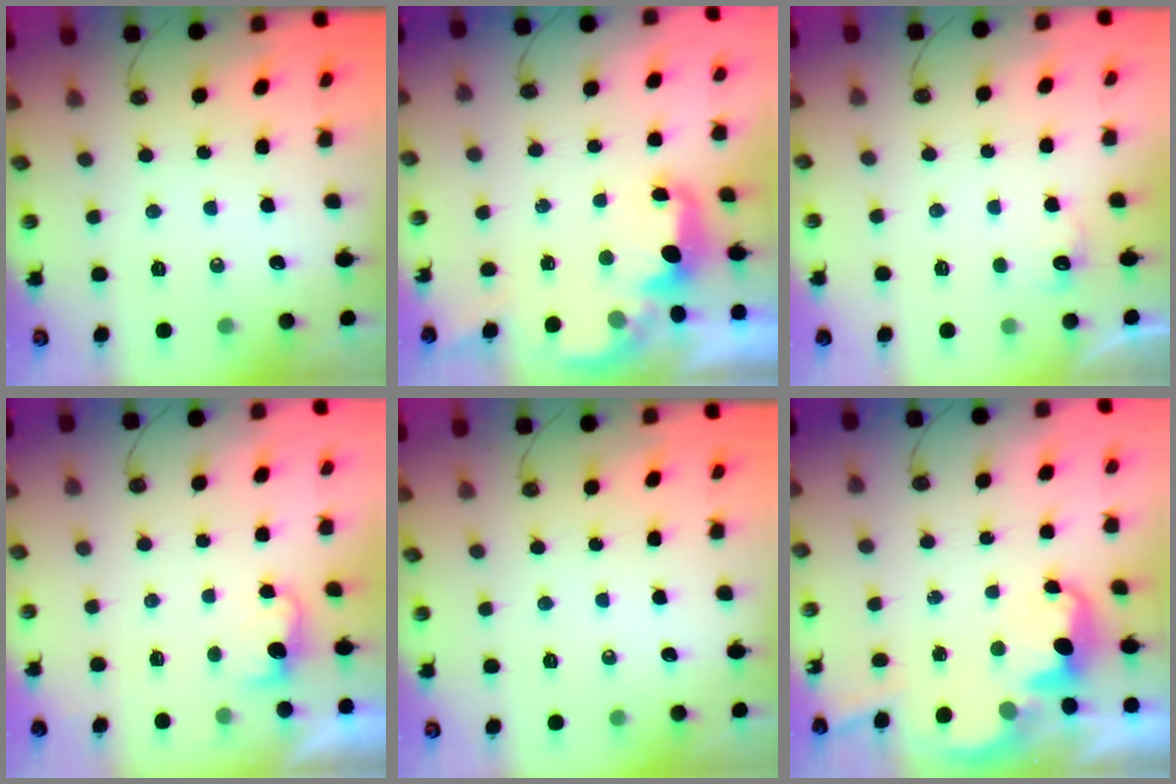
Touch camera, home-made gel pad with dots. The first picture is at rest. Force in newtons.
{"total": 2.4, "press": 2.3, "slide": 0.8}
{"total": 5.1, "press": 4.9, "slide": 1.0}
{"total": 2.8, "press": 2.7, "slide": 0.9}
{"total": 0.0}
{"total": 4.0, "press": 3.9, "slide": 0.6}